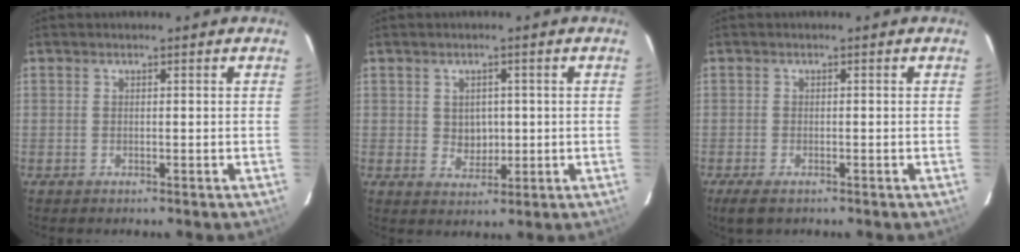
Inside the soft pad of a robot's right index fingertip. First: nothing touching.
{"total": 4.0, "force": [0.3, 3.5, 2.0], "torque": [-0.030, 0.002, 0.012]}
{"total": 3.7, "force": [-2.5, 1.4, 2.3], "torque": [-0.054, -0.013, -0.045]}